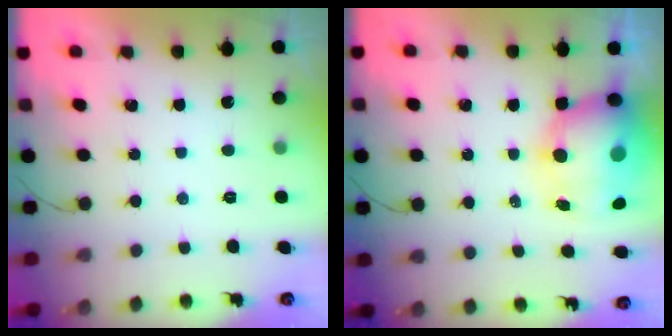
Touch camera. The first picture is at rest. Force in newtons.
{"total": 13.3, "press": 13.0, "slide": 2.7}